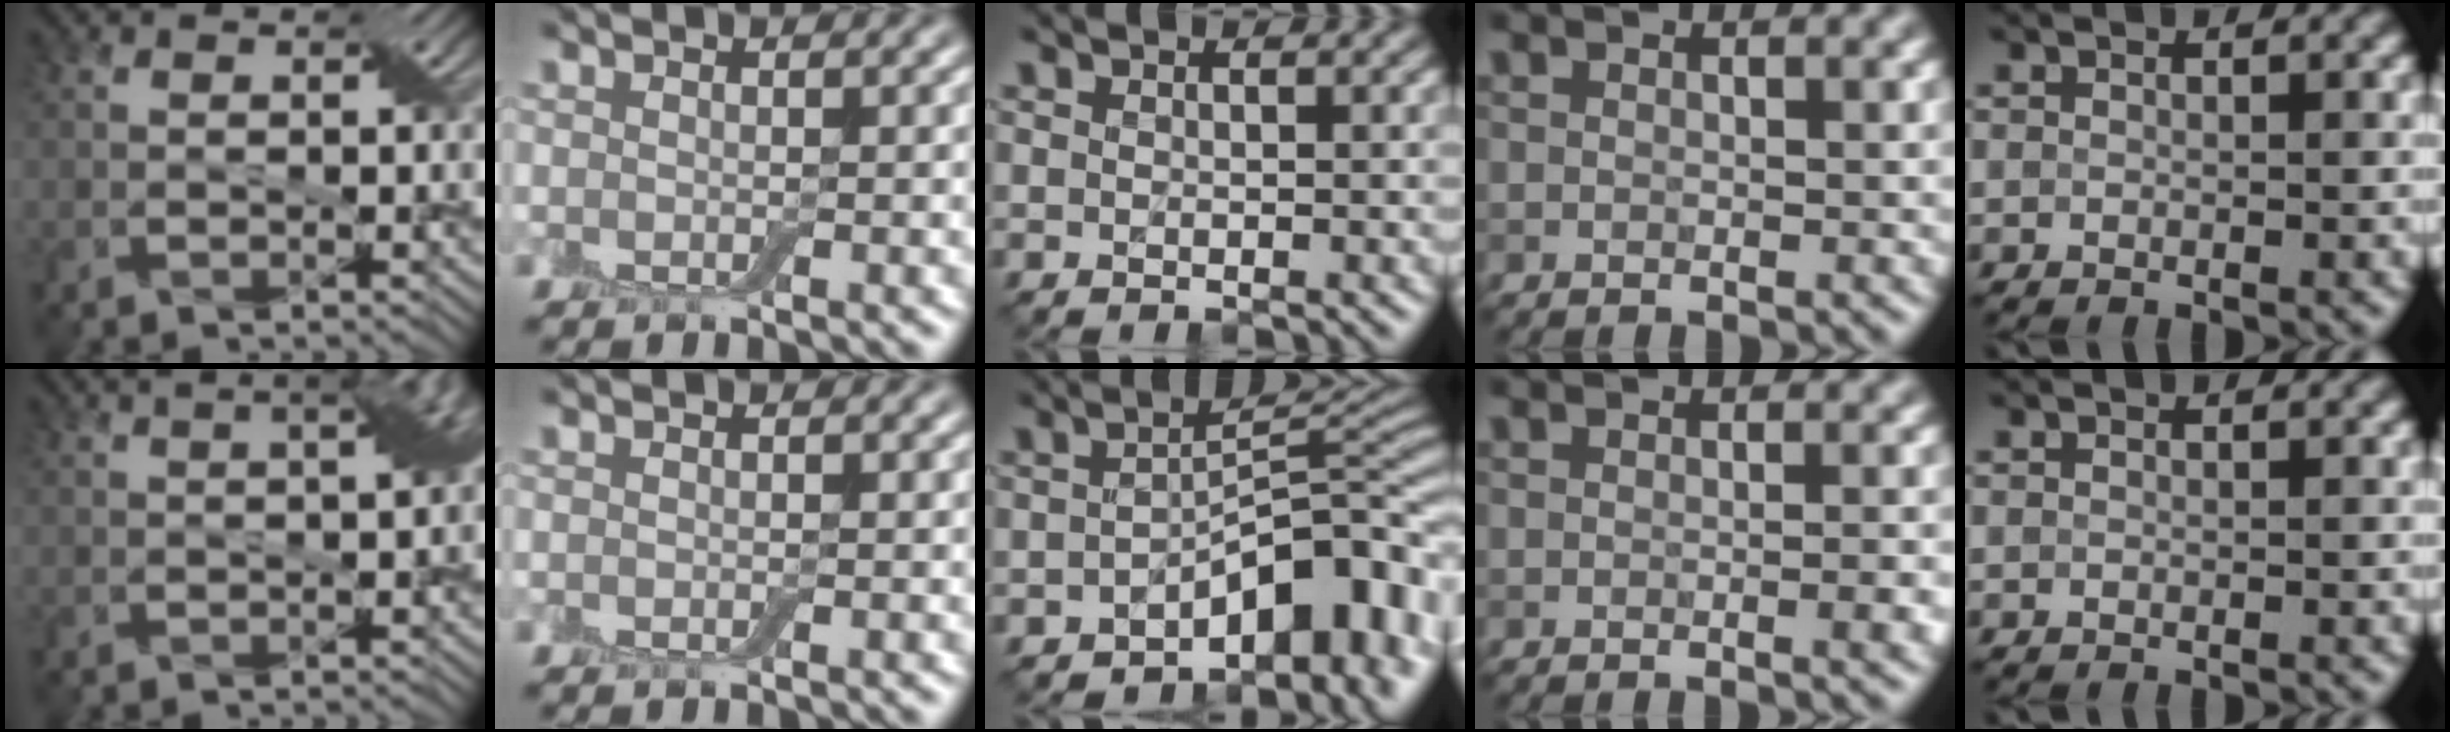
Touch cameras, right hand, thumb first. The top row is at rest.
{"thumb": {"total": 5.4, "force": [1.4, 1.8, 4.9], "torque": [-0.044, 0.028, 0.007]}, "middle": {"total": 8.5, "force": [-4.5, 3.9, 6.1], "torque": [-0.055, 0.006, -0.078]}, "ring": {"total": 1.8, "force": [-0.3, 0.4, 1.8], "torque": [-0.021, 0.000, -0.006]}}